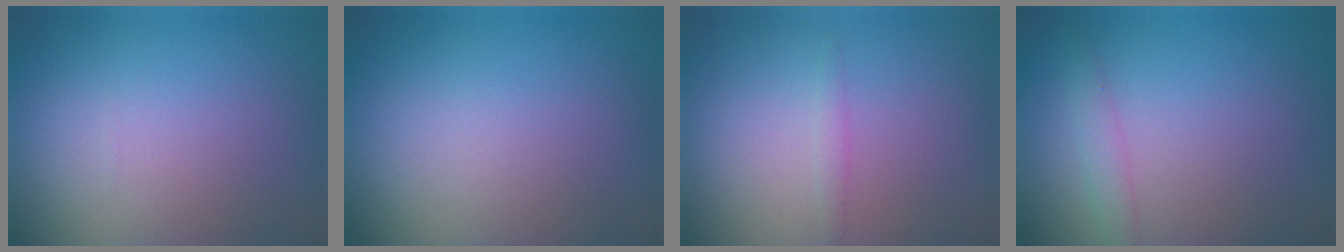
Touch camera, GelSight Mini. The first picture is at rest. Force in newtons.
{"total": 0.0}
{"total": 0.9, "press": 0.9, "slide": 0.0}
{"total": 1.7, "press": 1.7, "slide": 0.0}